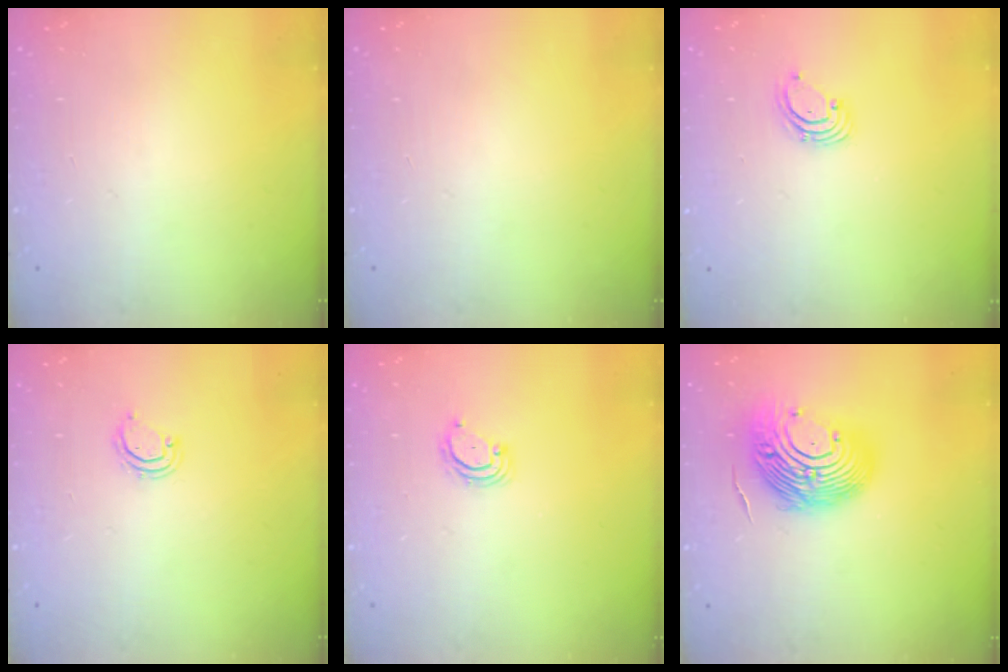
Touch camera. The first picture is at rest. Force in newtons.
{"total": 0.0}
{"total": 1.6, "press": 1.6, "slide": 0.1}
{"total": 3.7, "press": 3.7, "slide": 0.2}
{"total": 3.2, "press": 3.2, "slide": 0.3}
{"total": 15.5, "press": 14.6, "slide": 5.1}